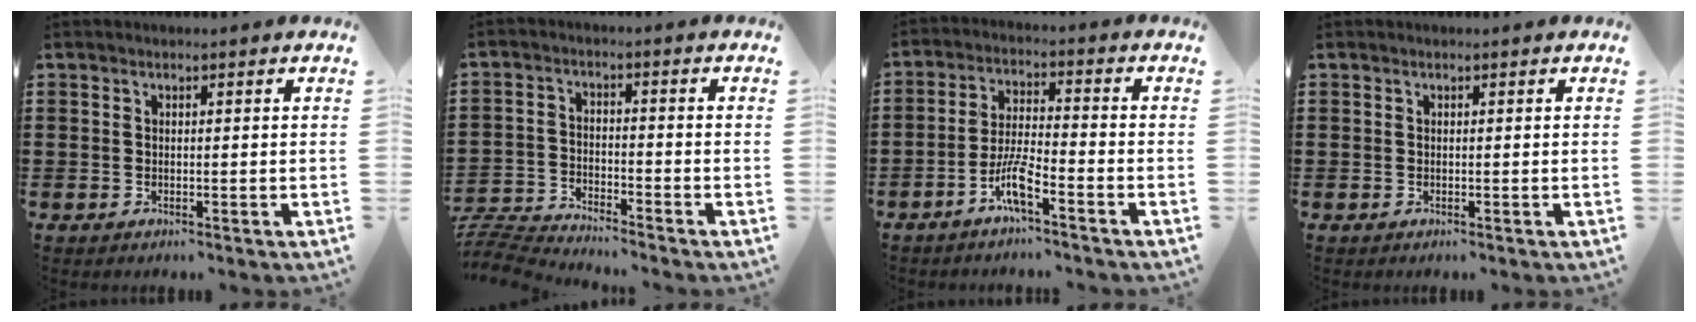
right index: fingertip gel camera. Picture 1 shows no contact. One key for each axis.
{"total": 4.9, "fx": -4.9, "fy": 0.1, "fz": 0.3, "tx": -0.029, "ty": -0.004, "tz": -0.106}
{"total": 6.3, "fx": -4.0, "fy": 0.8, "fz": 4.8, "tx": -0.113, "ty": -0.006, "tz": -0.080}
{"total": 0.0}